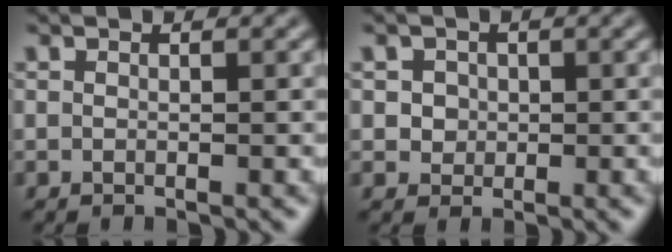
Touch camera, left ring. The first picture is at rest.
{"total": 2.0, "force": [0.6, 1.8, 0.8], "torque": [-0.007, 0.006, 0.017]}